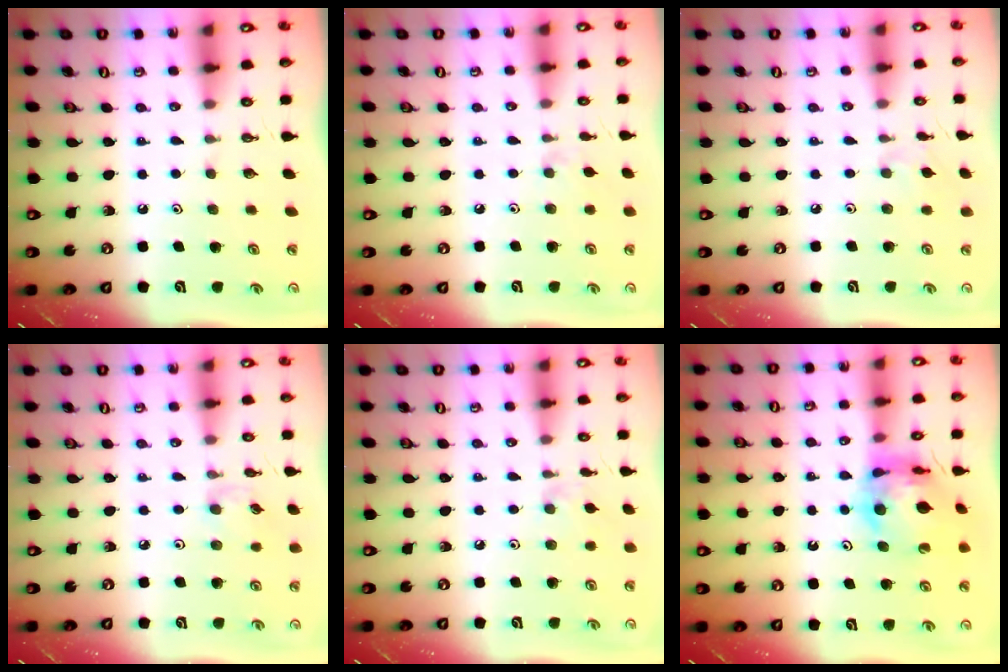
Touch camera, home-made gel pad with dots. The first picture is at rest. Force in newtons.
{"total": 3.2, "press": 3.2, "slide": 0.4}
{"total": 2.9, "press": 2.8, "slide": 0.6}
{"total": 3.2, "press": 3.2, "slide": 0.5}
{"total": 3.4, "press": 3.3, "slide": 0.6}
{"total": 13.0, "press": 13.0, "slide": 1.5}